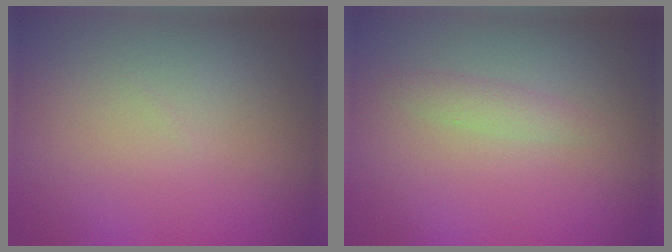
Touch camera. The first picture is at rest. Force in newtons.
{"total": 1.2, "press": 1.2, "slide": 0.0}